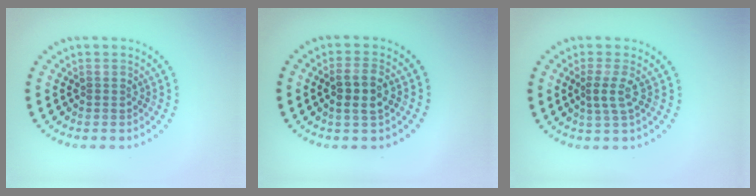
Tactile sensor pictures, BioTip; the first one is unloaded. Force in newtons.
{"total": 2.7, "press": 2.6, "slide": 0.7}
{"total": 1.7, "press": 1.5, "slide": 0.9}